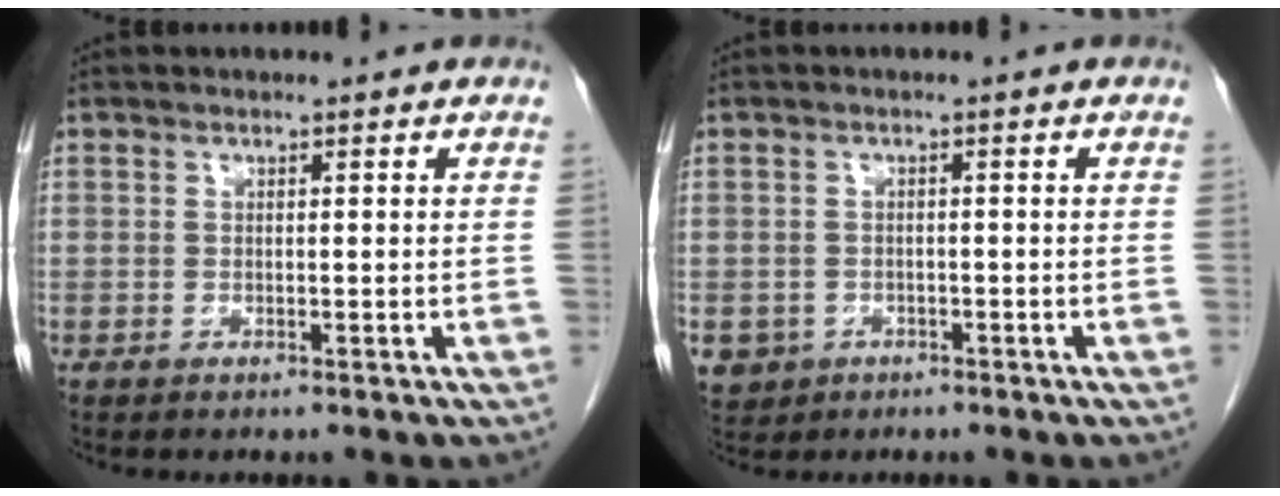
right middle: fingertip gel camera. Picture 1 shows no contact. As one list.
[{"total": 4.9, "force": [-2.4, 4.2, 0.8], "torque": [-0.019, 0.004, -0.033]}]